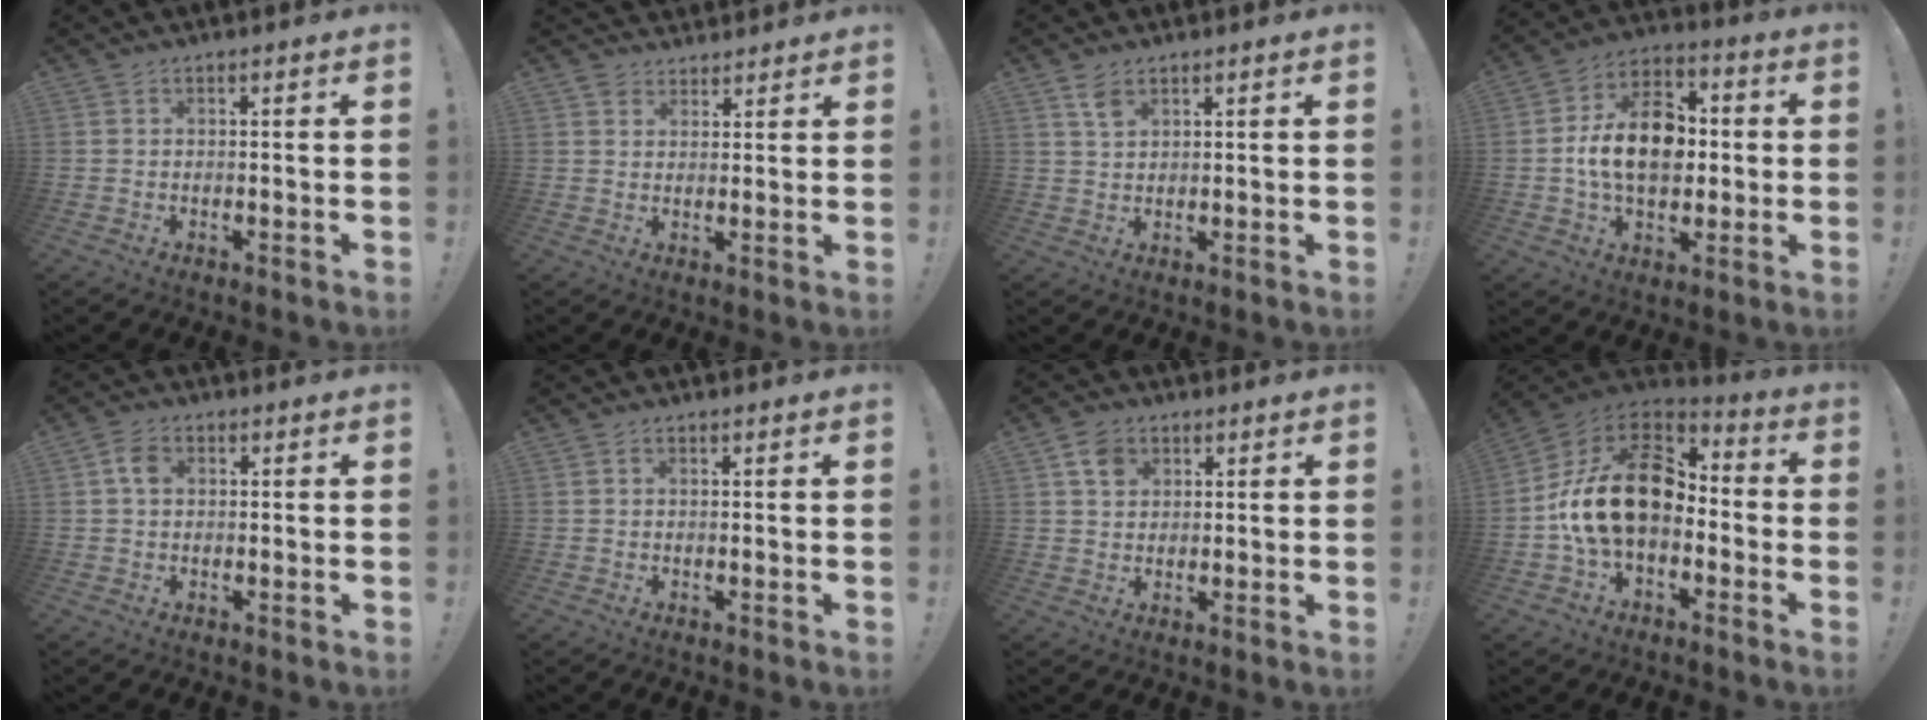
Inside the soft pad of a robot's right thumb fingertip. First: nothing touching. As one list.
[{"total": 4.1, "force": [3.5, 2.3, -0.1], "torque": [0.012, -0.022, 0.064]}, {"total": 4.3, "force": [2.6, 2.1, 2.6], "torque": [-0.042, -0.011, 0.047]}, {"total": 17.1, "force": [-0.1, 11.9, 12.2], "torque": [-0.210, 0.020, 0.004]}, {"total": 4.6, "force": [0.8, 3.4, 3.0], "torque": [-0.054, 0.010, 0.016]}, {"total": 0.7, "force": [0.2, 0.6, 0.1], "torque": [0.004, 0.000, 0.001]}, {"total": 6.7, "force": [3.2, 5.2, 2.8], "torque": [-0.038, -0.006, 0.060]}, {"total": 20.4, "force": [0.0, 13.3, 15.6], "torque": [-0.272, 0.024, 0.013]}]